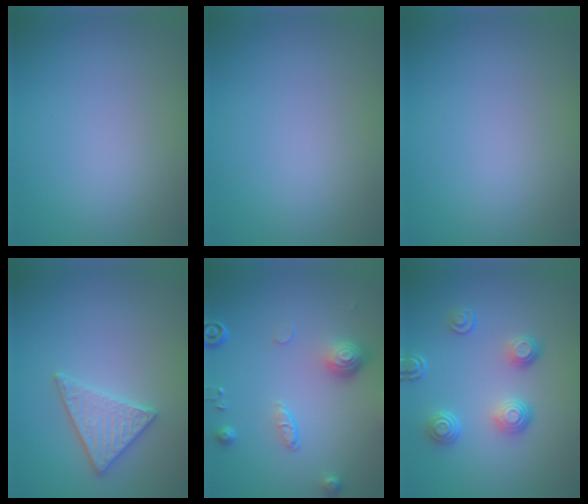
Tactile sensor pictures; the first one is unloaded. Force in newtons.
{"total": 0.0}
{"total": 0.0}
{"total": 2.8, "press": 2.7, "slide": 0.7}
{"total": 4.3, "press": 3.2, "slide": 2.8}
{"total": 3.6, "press": 2.9, "slide": 2.2}